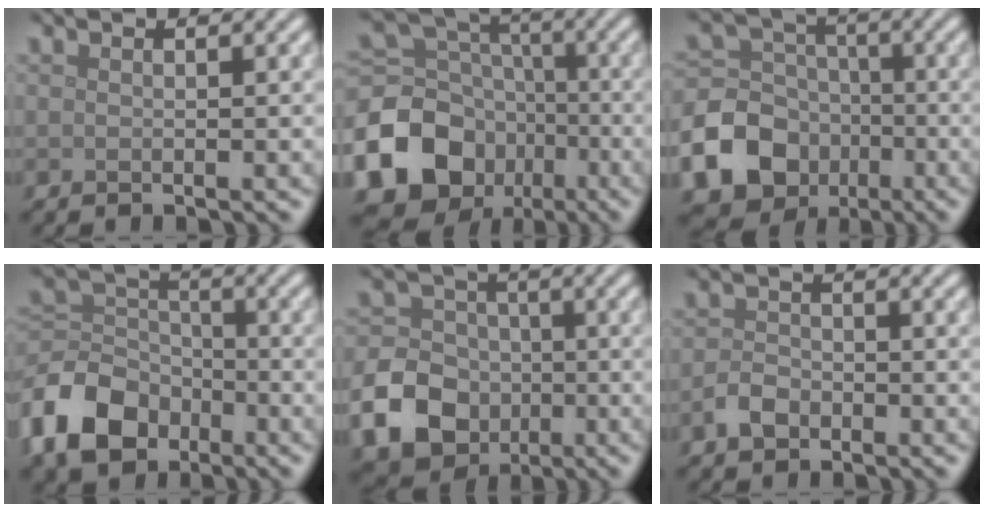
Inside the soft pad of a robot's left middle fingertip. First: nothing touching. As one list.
[{"total": 13.6, "force": [-5.6, 11.2, 5.3], "torque": [-0.144, -0.008, -0.110]}, {"total": 13.8, "force": [-5.6, 11.9, 4.2], "torque": [-0.102, -0.047, -0.118]}, {"total": 7.9, "force": [-4.3, 5.4, 3.8], "torque": [-0.076, 0.000, -0.101]}, {"total": 12.6, "force": [-4.7, 10.8, 4.5], "torque": [-0.097, -0.045, -0.107]}, {"total": 2.0, "force": [-1.2, 1.3, 0.9], "torque": [-0.014, 0.004, -0.027]}]